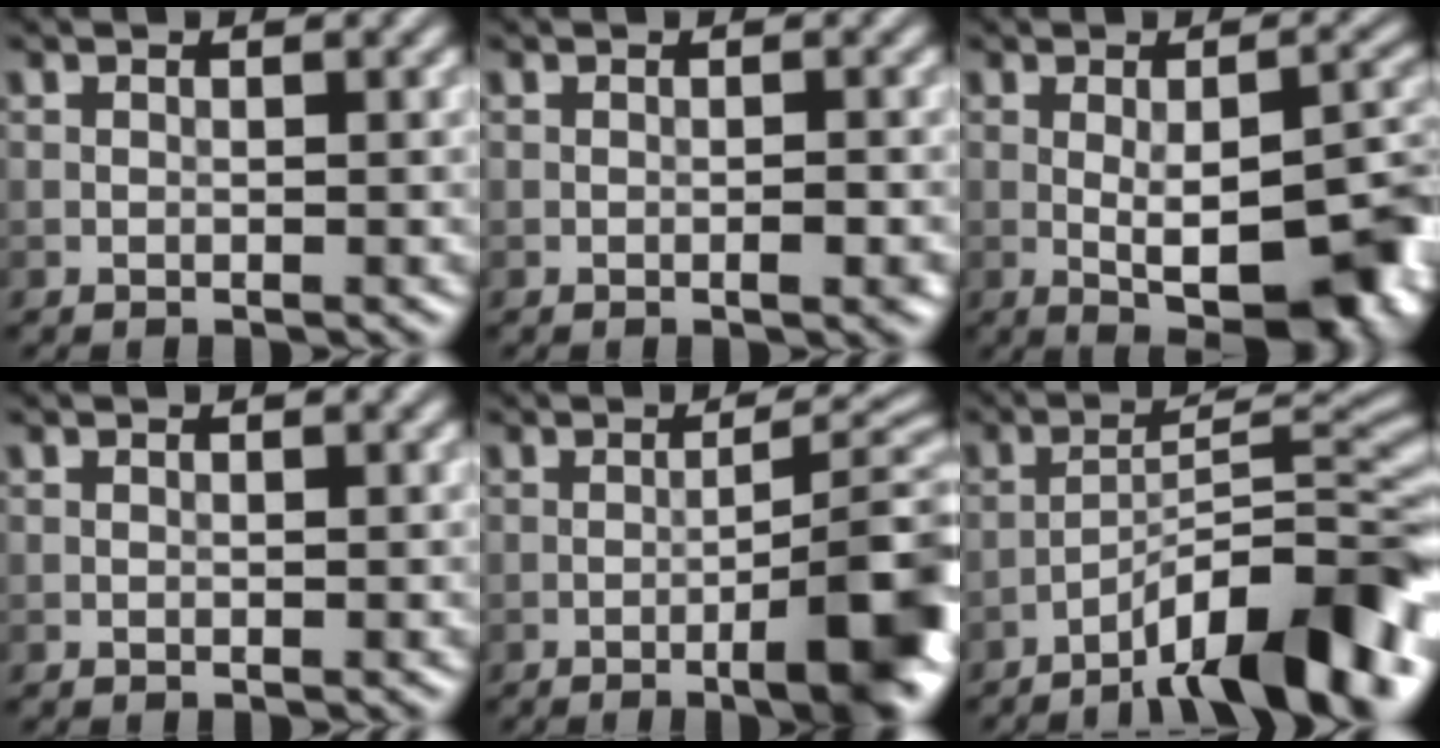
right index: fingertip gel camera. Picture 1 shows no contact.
{"total": 0.9, "force": [-0.2, 0.2, 0.9], "torque": [-0.014, 0.002, -0.003]}
{"total": 9.2, "force": [-2.0, 3.2, 8.4], "torque": [-0.117, -0.006, -0.022]}
{"total": 0.0}
{"total": 10.1, "force": [-3.4, 2.3, 9.2], "torque": [-0.113, 0.010, -0.043]}
{"total": 11.0, "force": [-7.0, 2.2, 8.2], "torque": [-0.122, 0.026, -0.112]}